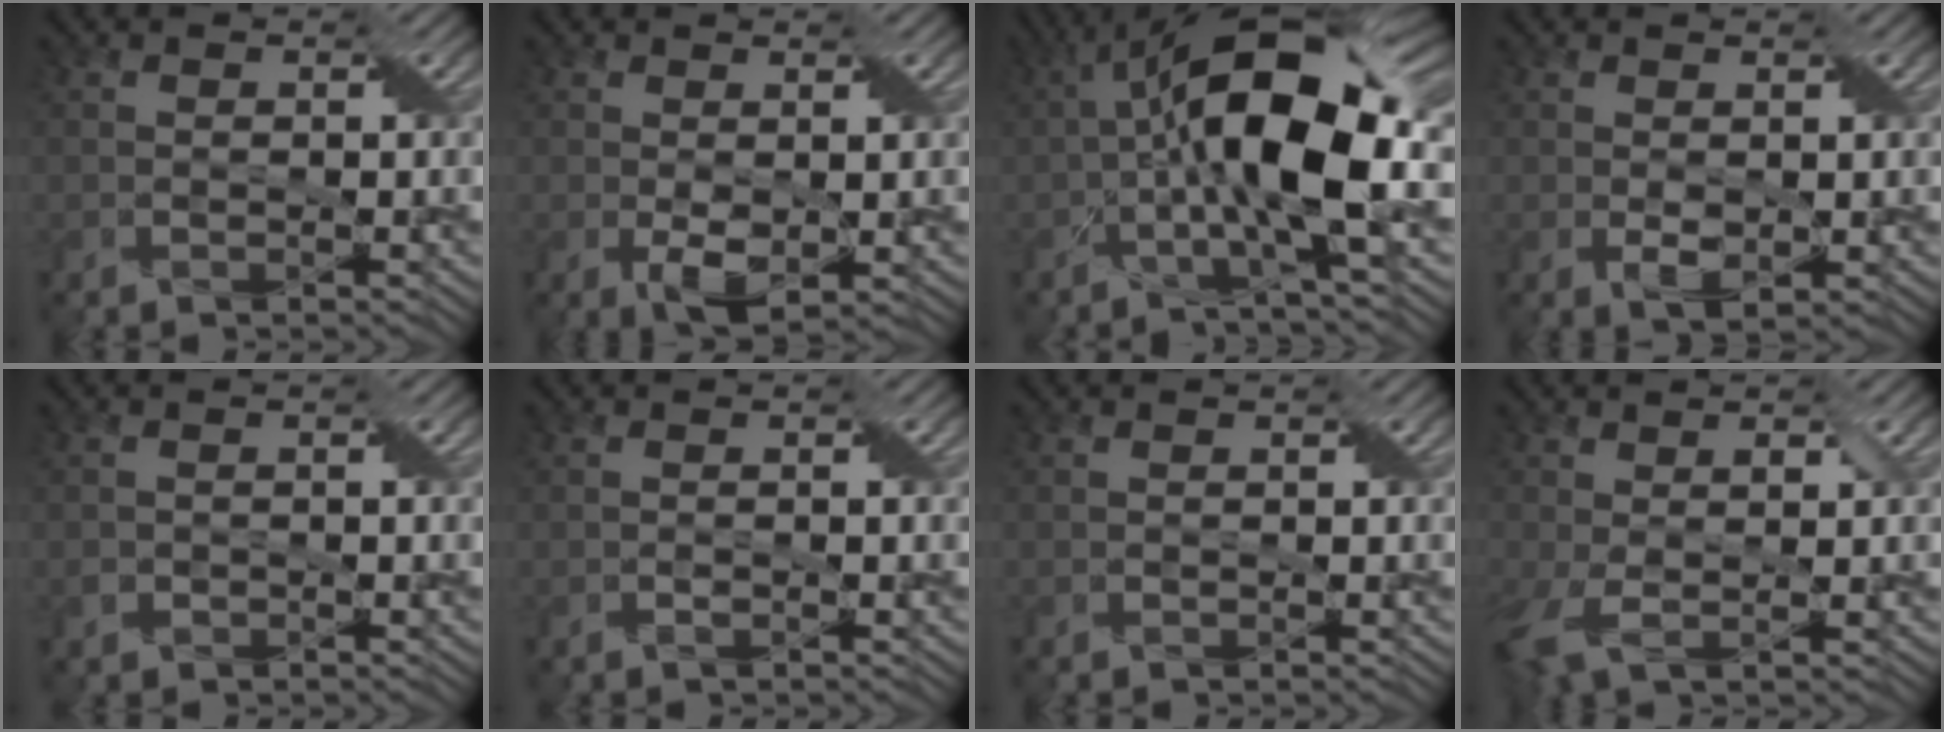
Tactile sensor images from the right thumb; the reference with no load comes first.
{"total": 3.1, "force": [0.0, 1.4, 2.7], "torque": [-0.058, -0.005, 0.004]}
{"total": 15.8, "force": [-0.5, 5.3, 14.9], "torque": [-0.261, 0.027, -0.022]}
{"total": 2.0, "force": [0.3, 0.9, 1.8], "torque": [-0.037, -0.002, 0.010]}
{"total": 1.0, "force": [-0.4, 0.8, 0.4], "torque": [-0.010, -0.001, -0.007]}
{"total": 0.7, "force": [-0.3, 0.0, 0.7], "torque": [-0.015, 0.003, -0.004]}
{"total": 0.0}
{"total": 4.5, "force": [0.0, 2.1, 4.0], "torque": [-0.104, -0.004, -0.001]}